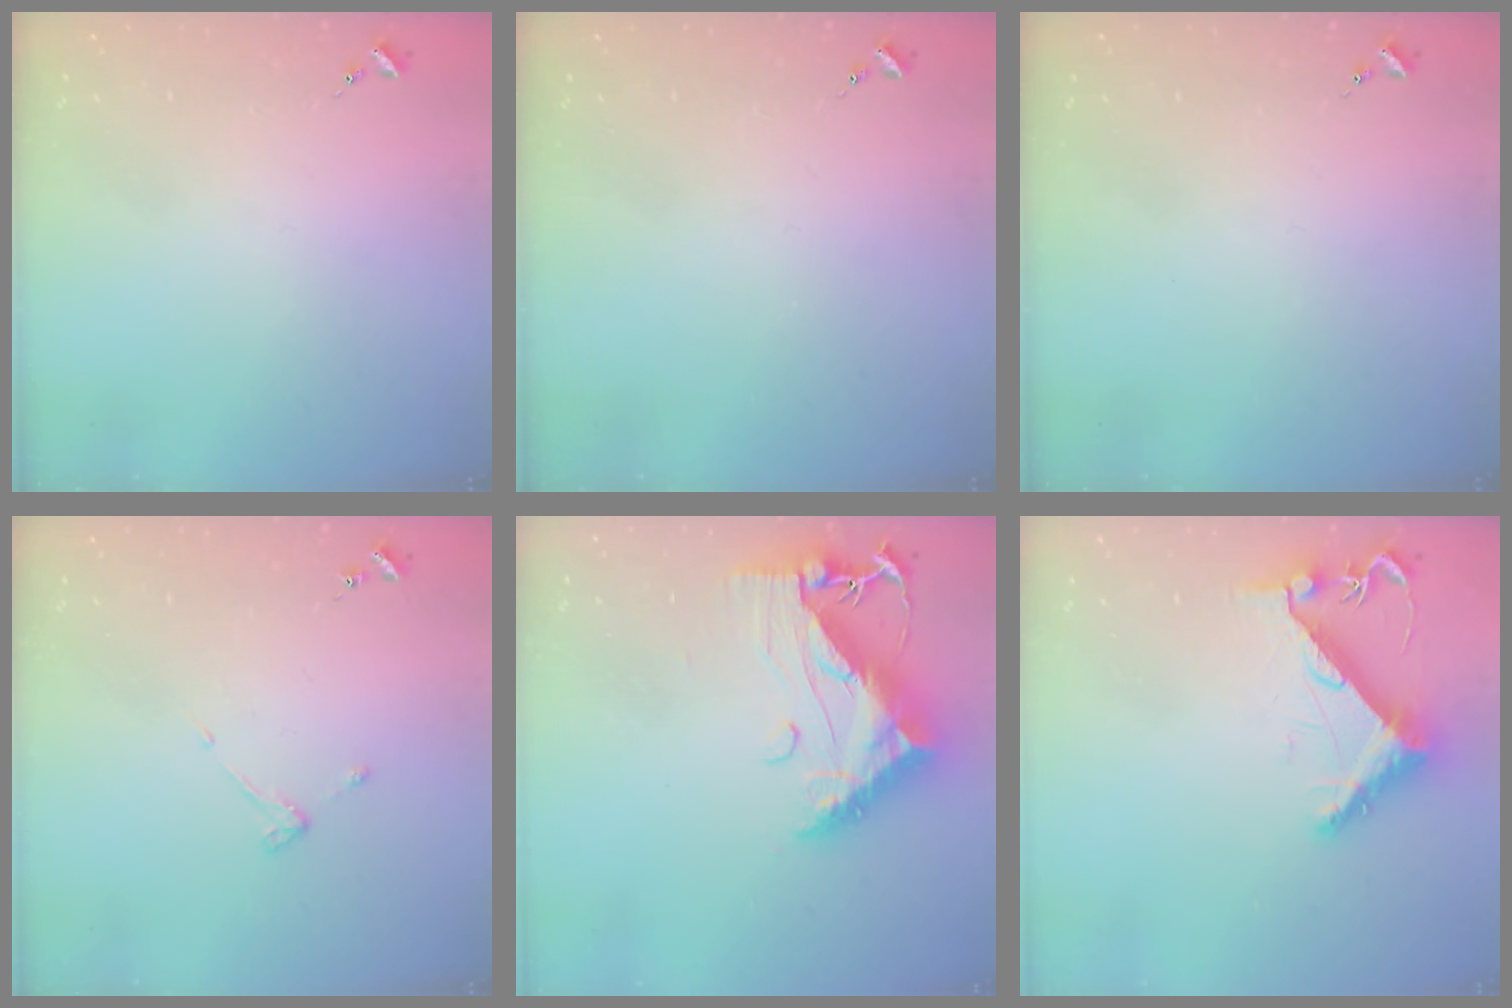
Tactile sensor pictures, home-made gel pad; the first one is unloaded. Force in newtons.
{"total": 0.0}
{"total": 0.0}
{"total": 3.1, "press": 3.0, "slide": 0.5}
{"total": 19.1, "press": 19.0, "slide": 1.6}
{"total": 8.9, "press": 8.9, "slide": 0.3}